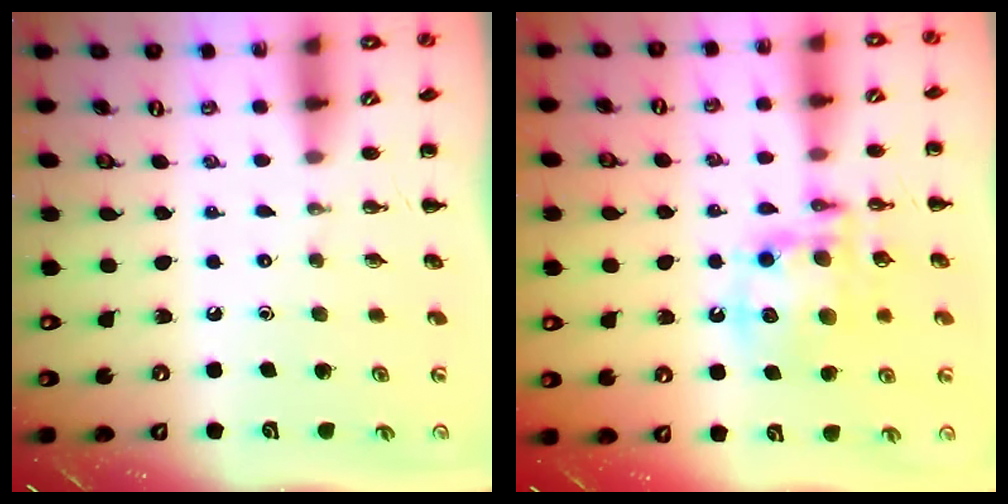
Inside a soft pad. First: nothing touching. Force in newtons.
{"total": 13.7, "press": 13.3, "slide": 3.3}